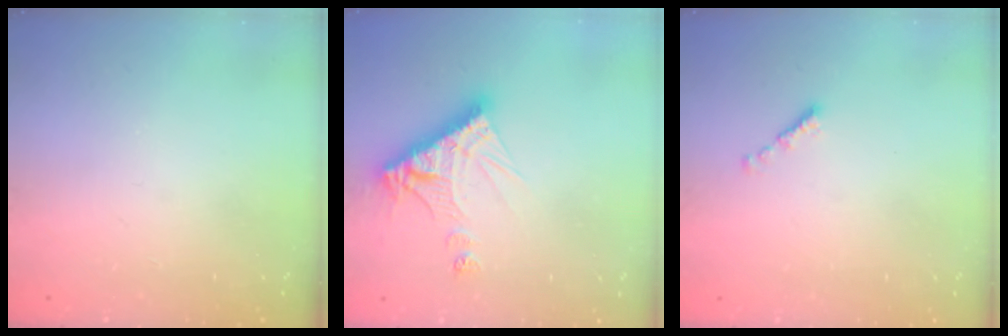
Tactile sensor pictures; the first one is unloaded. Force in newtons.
{"total": 11.2, "press": 11.2, "slide": 1.0}
{"total": 0.7, "press": 0.5, "slide": 0.4}